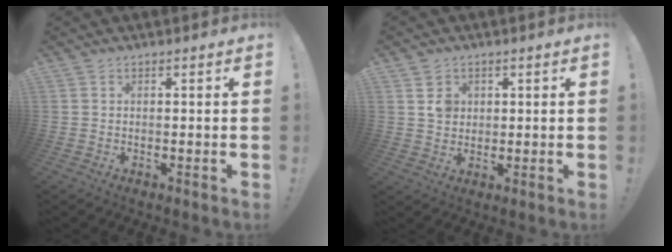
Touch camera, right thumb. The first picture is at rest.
{"total": 4.1, "force": [1.8, 3.6, 1.0], "torque": [-0.003, -0.008, 0.030]}